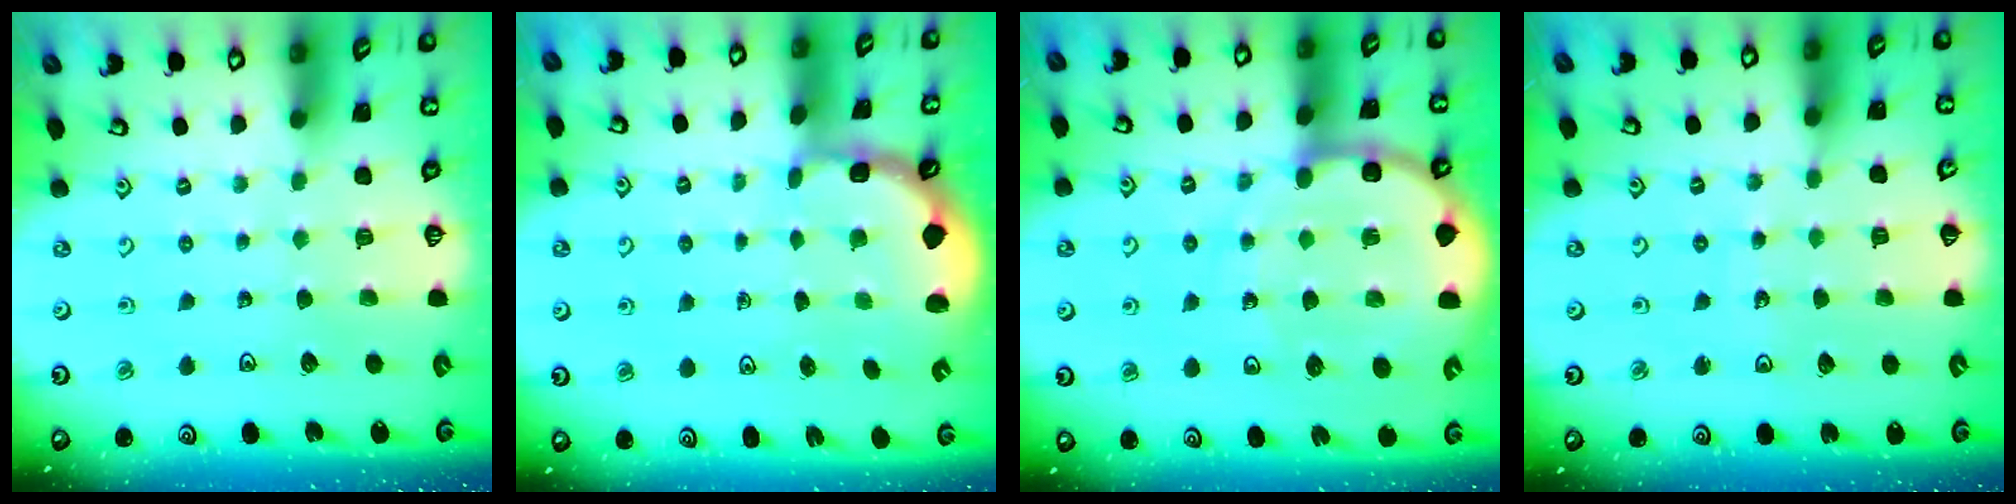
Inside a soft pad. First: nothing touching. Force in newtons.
{"total": 1.8, "press": 1.6, "slide": 0.8}
{"total": 12.4, "press": 12.1, "slide": 2.4}
{"total": 4.1, "press": 4.1, "slide": 0.3}